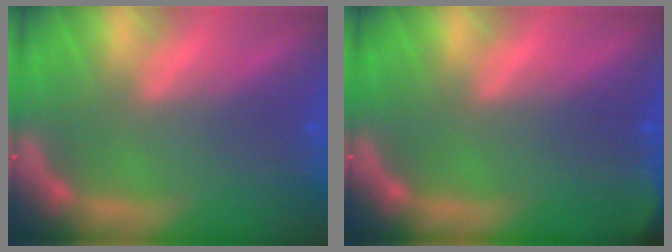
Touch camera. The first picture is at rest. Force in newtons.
{"total": 2.4}